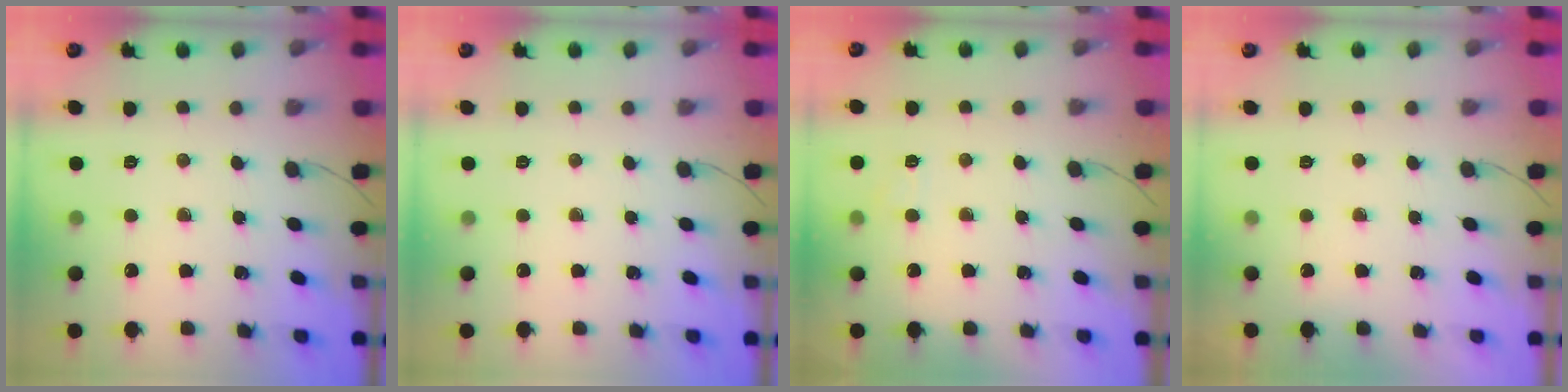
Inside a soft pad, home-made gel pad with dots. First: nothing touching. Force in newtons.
{"total": 0.0}
{"total": 4.5, "press": 4.3, "slide": 1.3}
{"total": 1.9, "press": 1.9, "slide": 0.3}